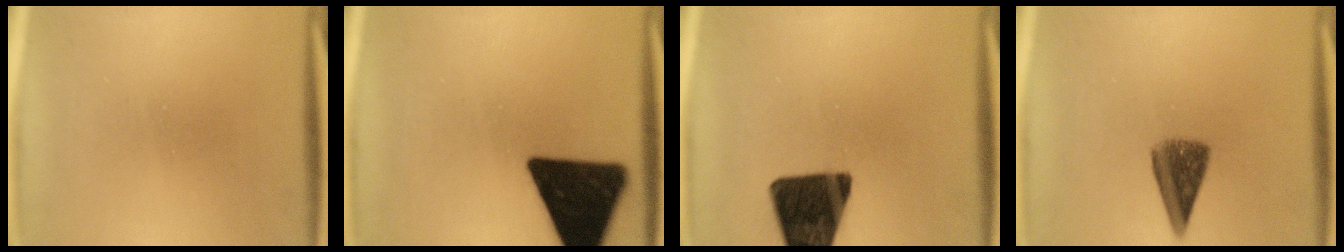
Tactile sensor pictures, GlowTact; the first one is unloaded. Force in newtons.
{"total": 17.7}
{"total": 15.6}
{"total": 5.6}